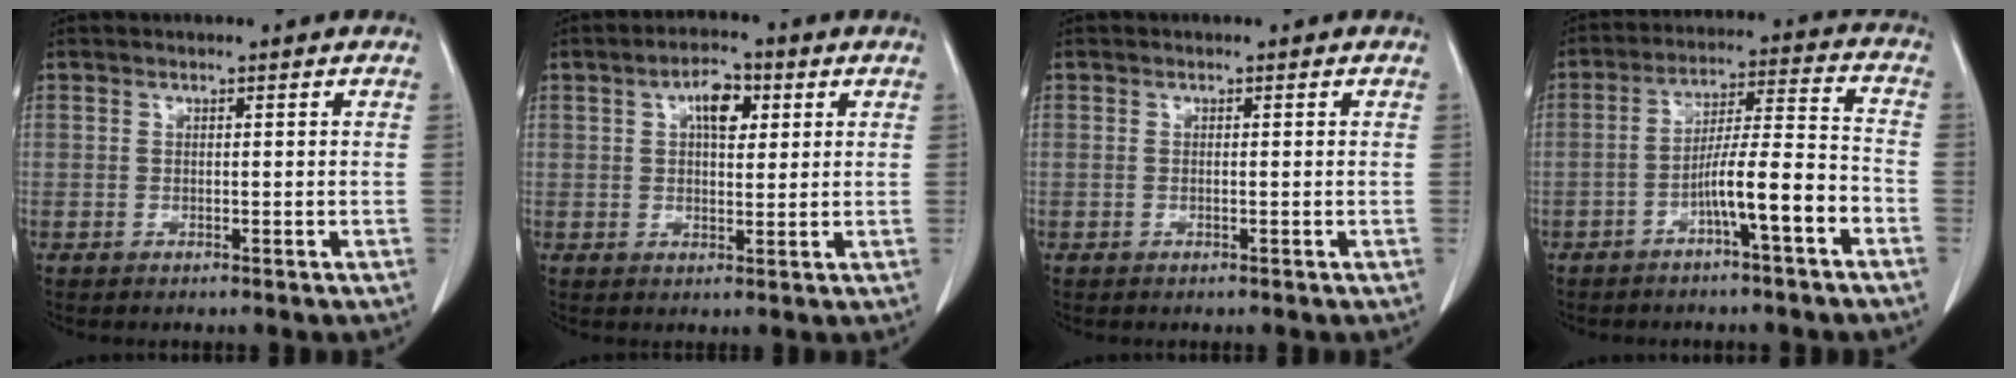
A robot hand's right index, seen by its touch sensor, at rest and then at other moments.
{"total": 5.7, "force": [1.9, 3.0, 4.4], "torque": [-0.070, 0.016, 0.030]}
{"total": 0.0}
{"total": 9.4, "force": [-4.5, 0.3, 8.3], "torque": [-0.140, 0.024, -0.072]}